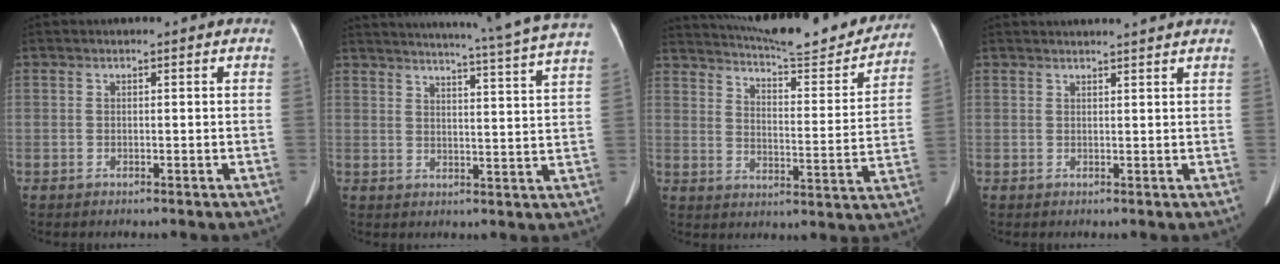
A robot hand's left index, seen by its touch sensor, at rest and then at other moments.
{"total": 22.1, "force": [20.0, -1.9, 9.3], "torque": [-0.147, -0.056, 0.242]}
{"total": 21.4, "force": [19.8, 2.2, 7.7], "torque": [-0.120, -0.040, 0.263]}
{"total": 6.0, "force": [5.6, -0.6, 2.1], "torque": [-0.023, 0.020, 0.061]}